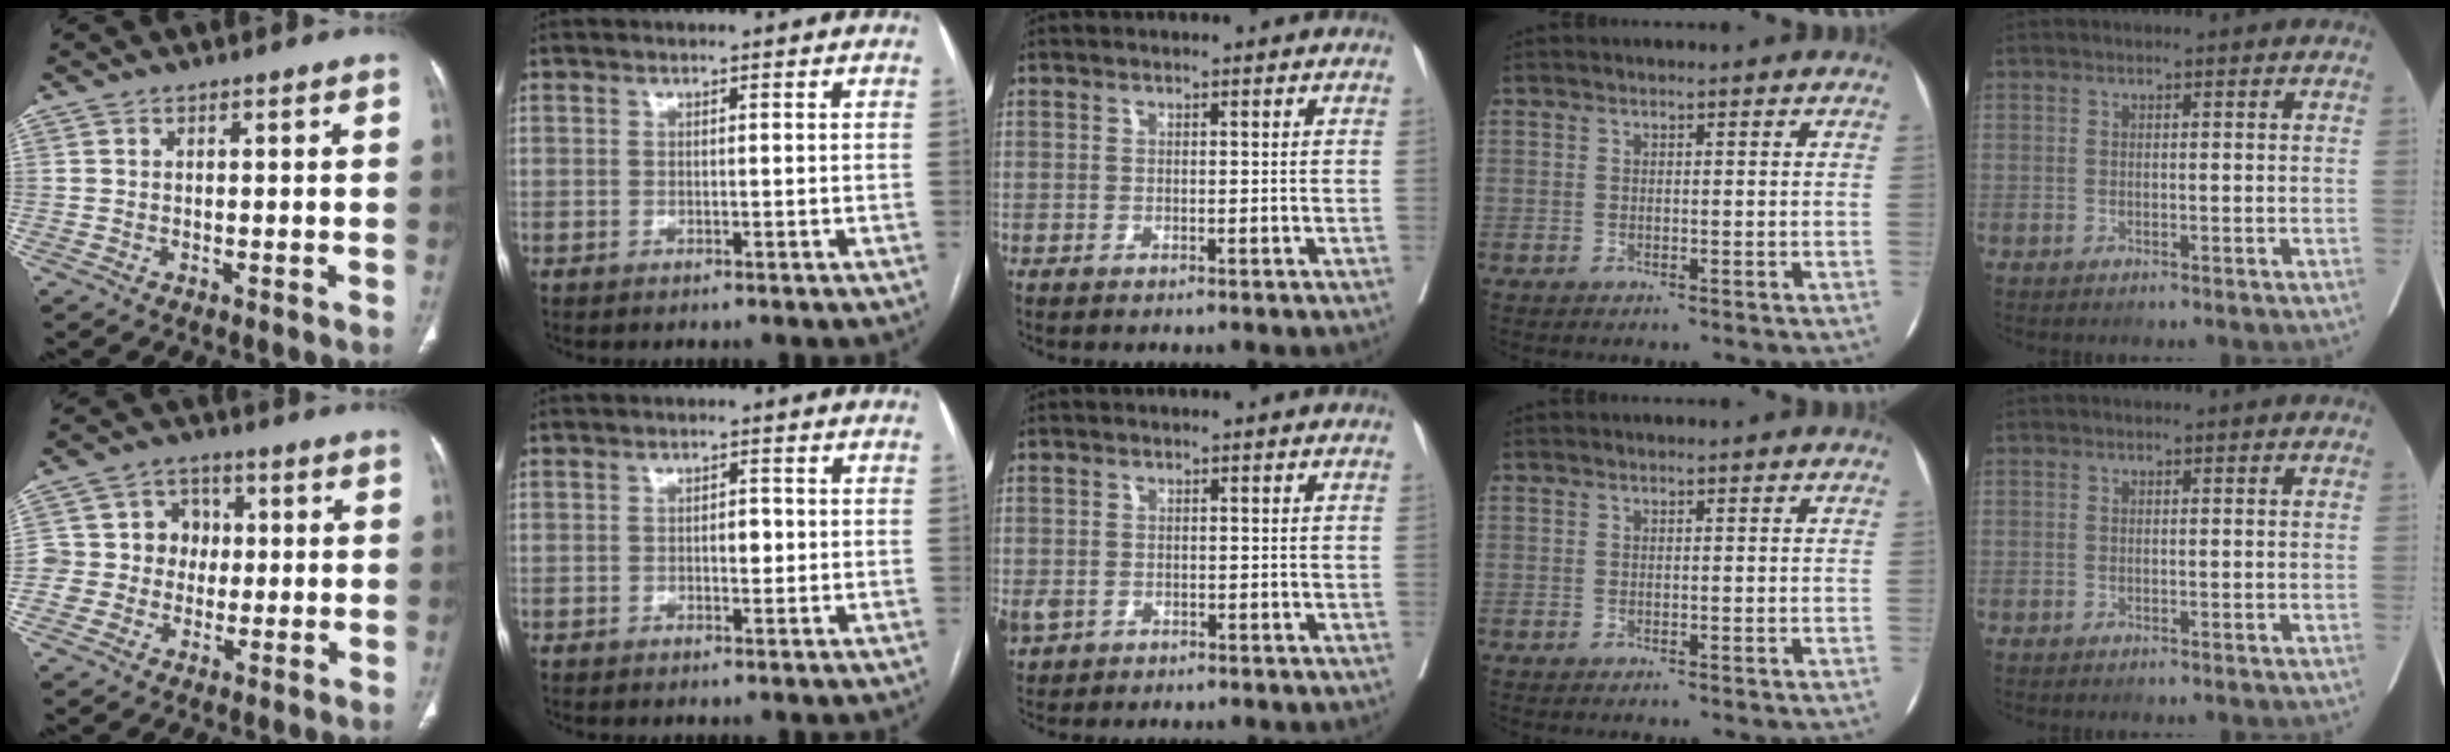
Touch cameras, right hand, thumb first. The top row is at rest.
{"thumb": {"total": 8.7, "force": [-0.3, 8.2, 2.8], "torque": [-0.001, 0.023, -0.010]}, "index": {"total": 2.1, "force": [-0.2, 1.0, 1.8], "torque": [-0.025, 0.003, -0.002]}, "middle": {"total": 2.8, "force": [-0.9, 2.2, 1.4], "torque": [-0.034, -0.005, -0.009]}}